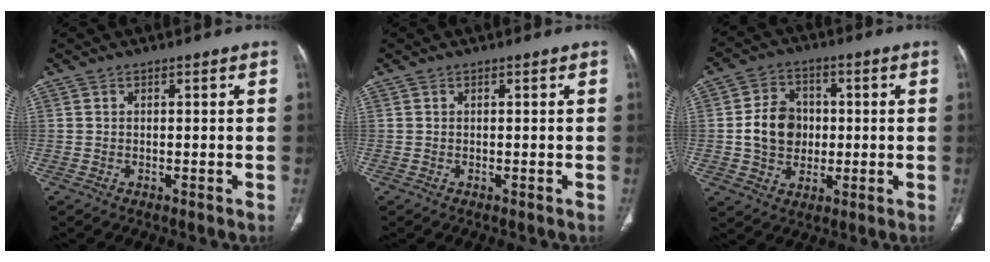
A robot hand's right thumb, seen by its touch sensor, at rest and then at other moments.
{"total": 0.0}
{"total": 10.0, "force": [-0.1, 8.3, 5.6], "torque": [-0.071, 0.011, -0.002]}